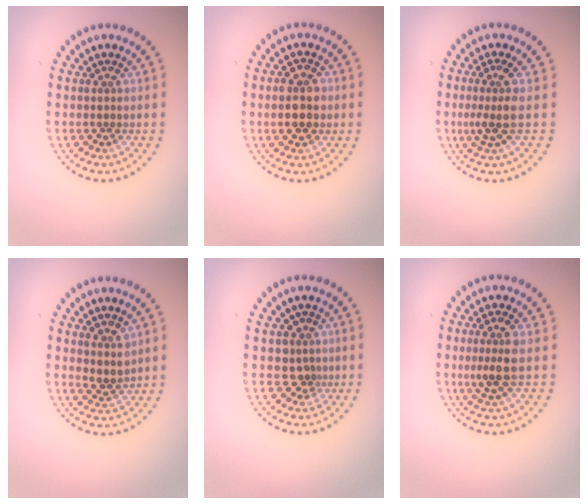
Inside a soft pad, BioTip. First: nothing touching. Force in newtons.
{"total": 3.1, "press": 3.1, "slide": 0.2}
{"total": 2.7, "press": 2.0, "slide": 1.8}
{"total": 2.0, "press": 1.5, "slide": 1.3}
{"total": 2.0, "press": 1.4, "slide": 1.4}
{"total": 2.8, "press": 2.5, "slide": 1.2}